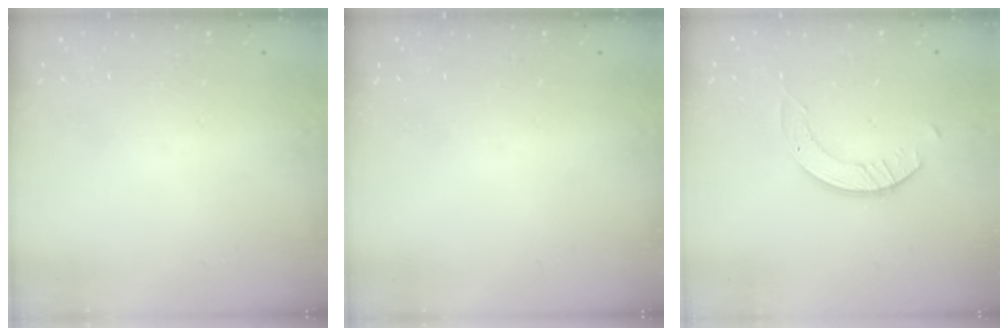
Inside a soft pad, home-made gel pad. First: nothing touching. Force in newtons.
{"total": 0.0}
{"total": 2.5, "press": 2.5, "slide": 0.3}